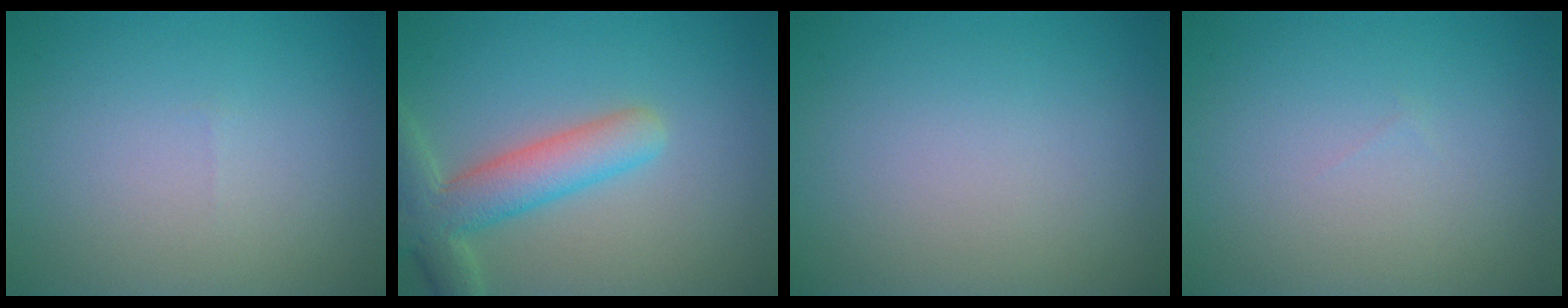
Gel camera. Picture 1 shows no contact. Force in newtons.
{"total": 5.4, "press": 5.4, "slide": 0.4}
{"total": 0.0}
{"total": 0.0}